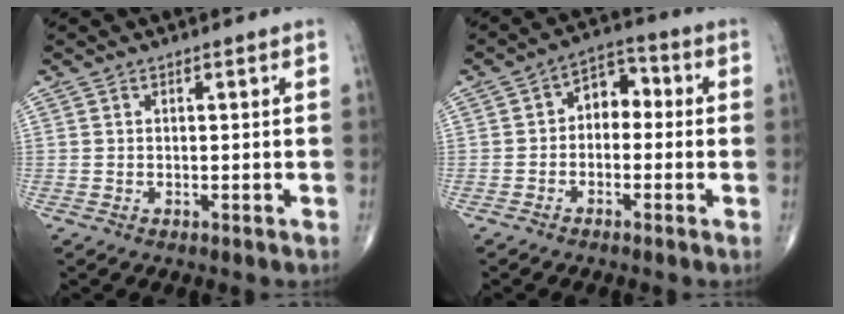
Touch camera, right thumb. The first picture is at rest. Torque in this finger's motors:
{"motor_torque": [-0.19, 0.23, 0.02, 0.00, 0.05]}